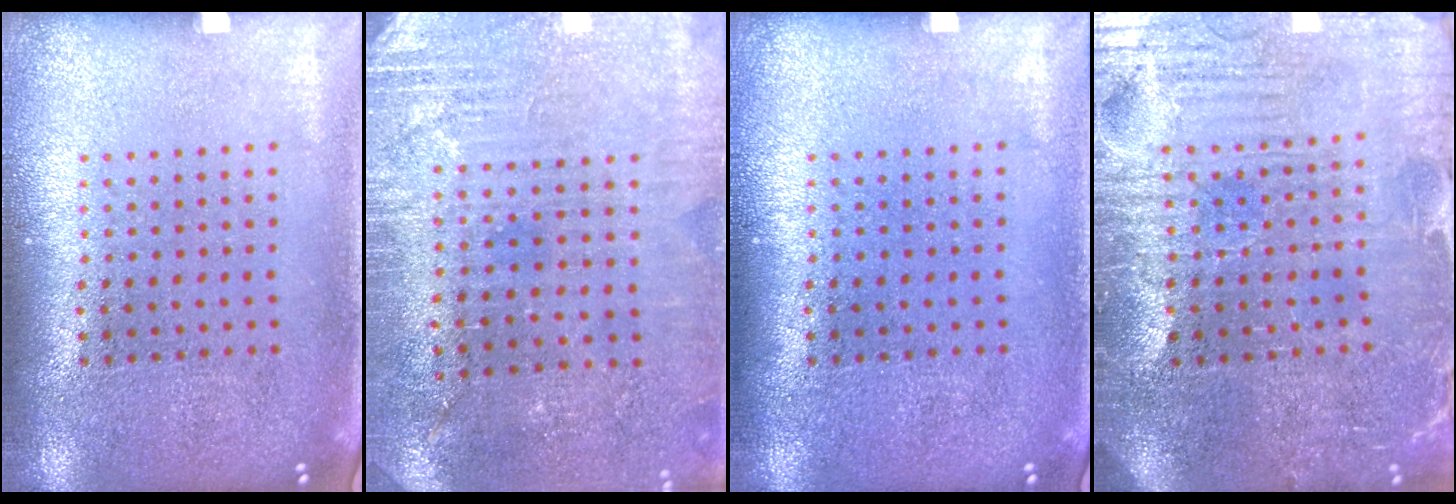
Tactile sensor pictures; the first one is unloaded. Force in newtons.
{"total": 2.8, "press": 2.7, "slide": 0.7}
{"total": 0.0}
{"total": 4.1, "press": 4.0, "slide": 1.0}